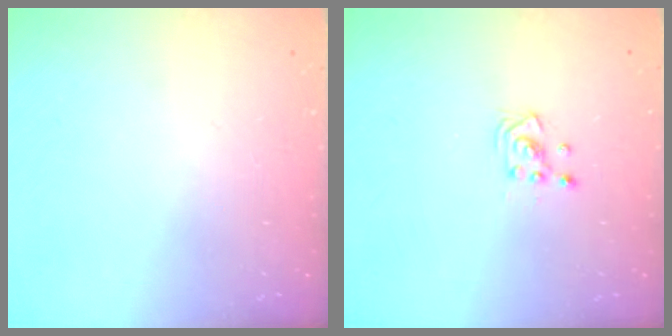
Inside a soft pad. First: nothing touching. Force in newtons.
{"total": 3.1, "press": 3.1, "slide": 0.3}